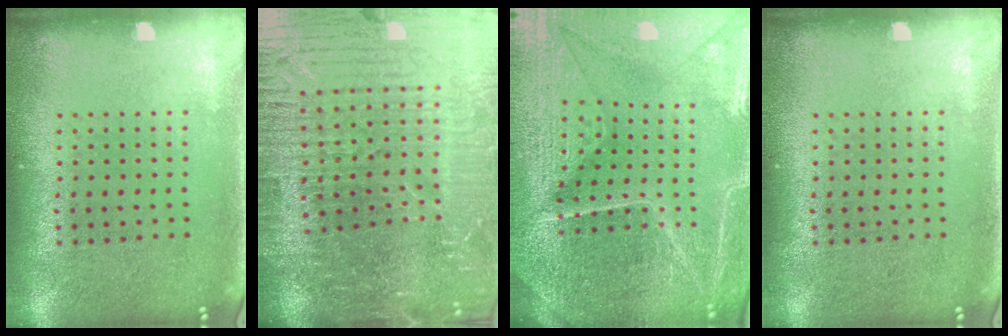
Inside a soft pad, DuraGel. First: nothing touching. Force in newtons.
{"total": 6.3, "press": 5.7, "slide": 2.9}
{"total": 5.6, "press": 5.1, "slide": 2.2}
{"total": 0.0}